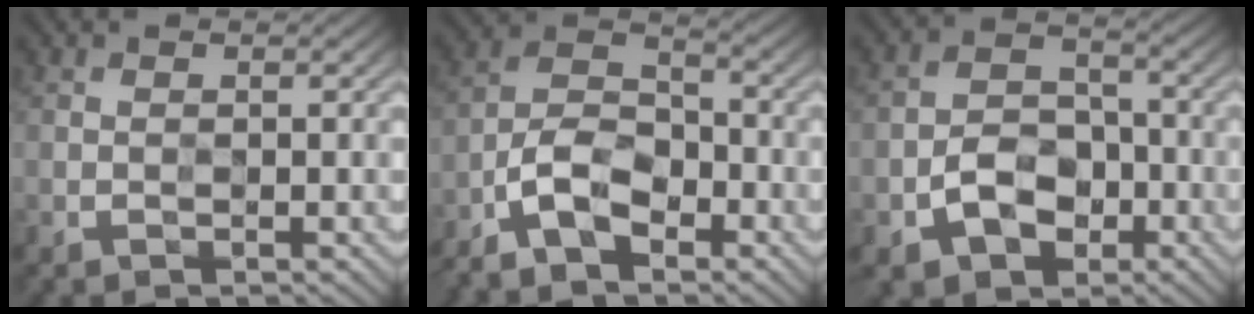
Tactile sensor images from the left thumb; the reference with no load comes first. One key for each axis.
{"total": 8.7, "fx": -5.6, "fy": 3.9, "fz": 5.4, "tx": -0.104, "ty": -0.001, "tz": -0.124}
{"total": 6.9, "fx": -3.0, "fy": 4.8, "fz": 4.0, "tx": -0.074, "ty": -0.002, "tz": -0.060}